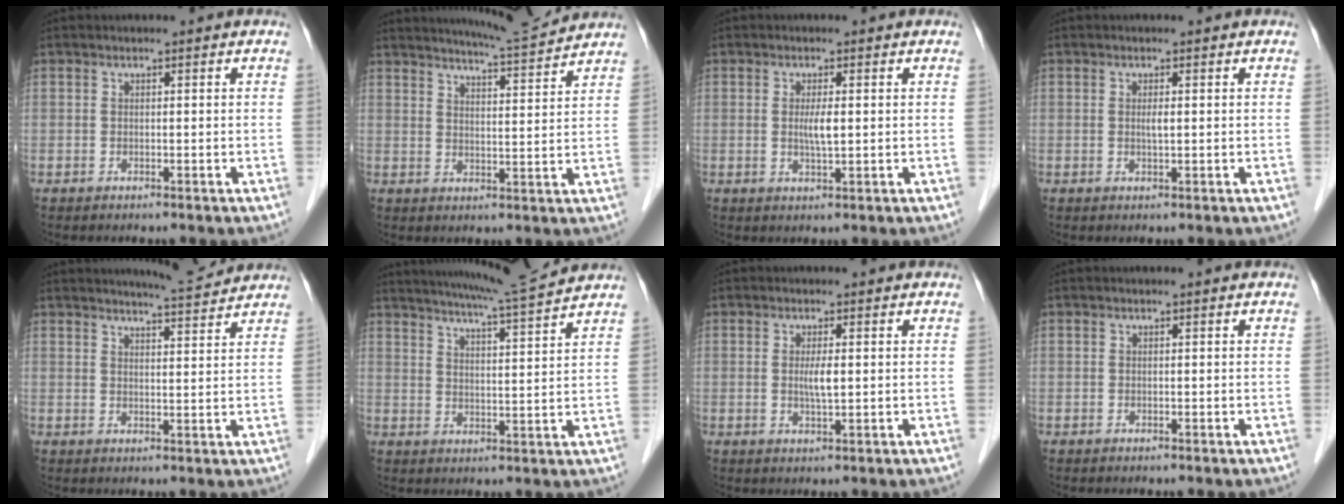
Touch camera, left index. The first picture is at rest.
{"total": 8.6, "force": [8.4, -0.6, 2.1], "torque": [-0.046, -0.001, 0.121]}
{"total": 2.5, "force": [0.2, 0.3, 2.5], "torque": [-0.050, -0.003, 0.005]}
{"total": 1.0, "force": [0.2, 0.1, 1.0], "torque": [-0.022, -0.001, 0.003]}
{"total": 5.7, "force": [5.6, -0.1, 1.0], "torque": [-0.028, -0.002, 0.073]}
{"total": 11.3, "force": [10.5, -1.6, 3.9], "torque": [-0.074, -0.005, 0.153]}
{"total": 2.4, "force": [0.2, 0.3, 2.4], "torque": [-0.048, -0.003, 0.005]}
{"total": 0.0}